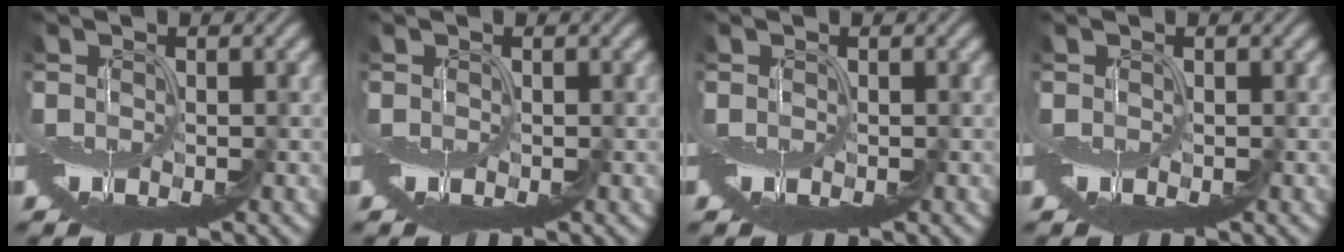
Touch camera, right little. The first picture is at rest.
{"total": 0.0}
{"total": 0.0}
{"total": 0.0}